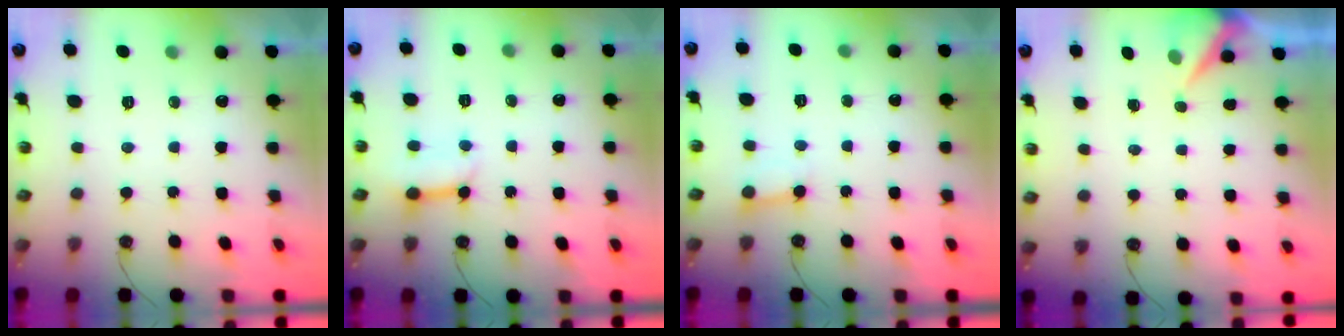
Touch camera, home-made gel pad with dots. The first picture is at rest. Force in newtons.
{"total": 6.7, "press": 6.7, "slide": 0.8}
{"total": 2.6, "press": 2.6, "slide": 0.3}
{"total": 4.5, "press": 4.5, "slide": 0.5}